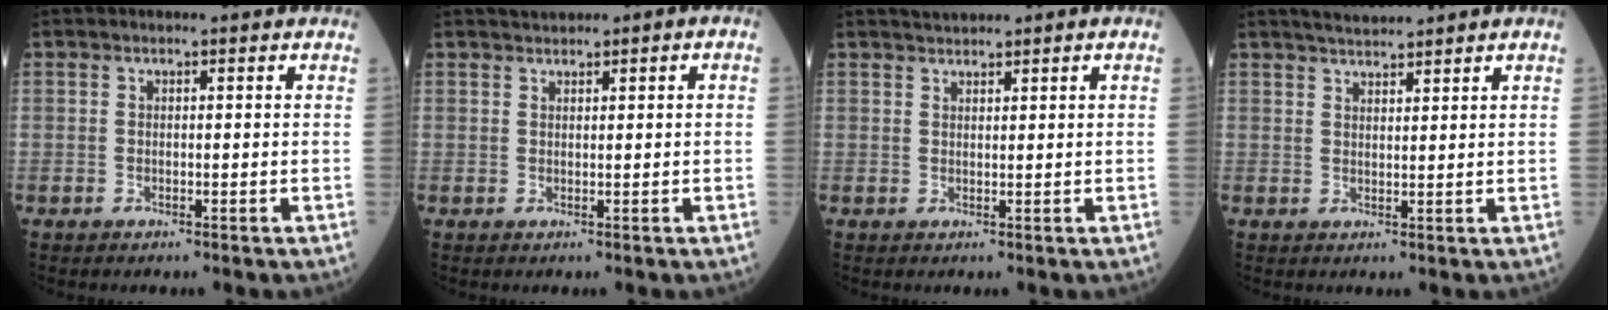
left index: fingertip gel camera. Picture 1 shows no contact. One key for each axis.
{"total": 1.8, "fx": 1.0, "fy": 0.6, "fz": 1.4, "tx": -0.028, "ty": 0.020, "tz": 0.020}
{"total": 1.7, "fx": 1.6, "fy": 0.0, "fz": 0.7, "tx": -0.017, "ty": 0.016, "tz": 0.031}
{"total": 3.2, "fx": 3.0, "fy": -0.4, "fz": 0.9, "tx": -0.018, "ty": 0.009, "tz": 0.057}